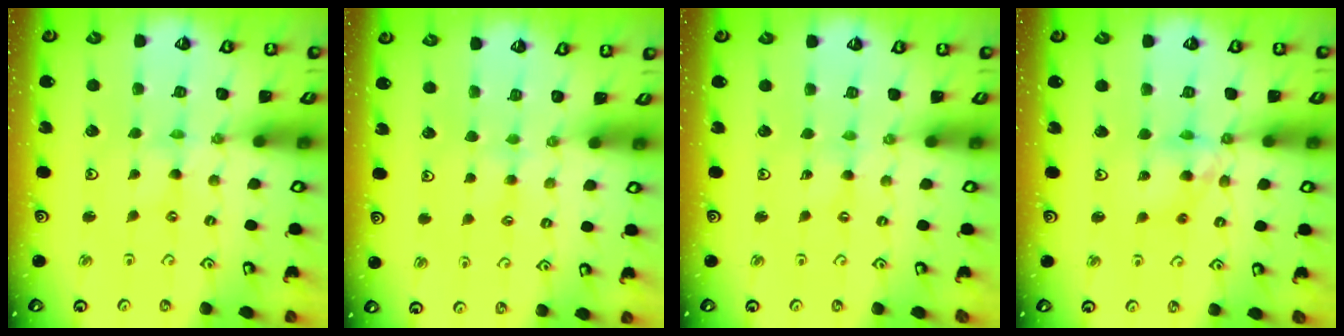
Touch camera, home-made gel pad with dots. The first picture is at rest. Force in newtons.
{"total": 2.3, "press": 2.2, "slide": 0.5}
{"total": 0.0}
{"total": 10.2, "press": 10.2, "slide": 1.2}